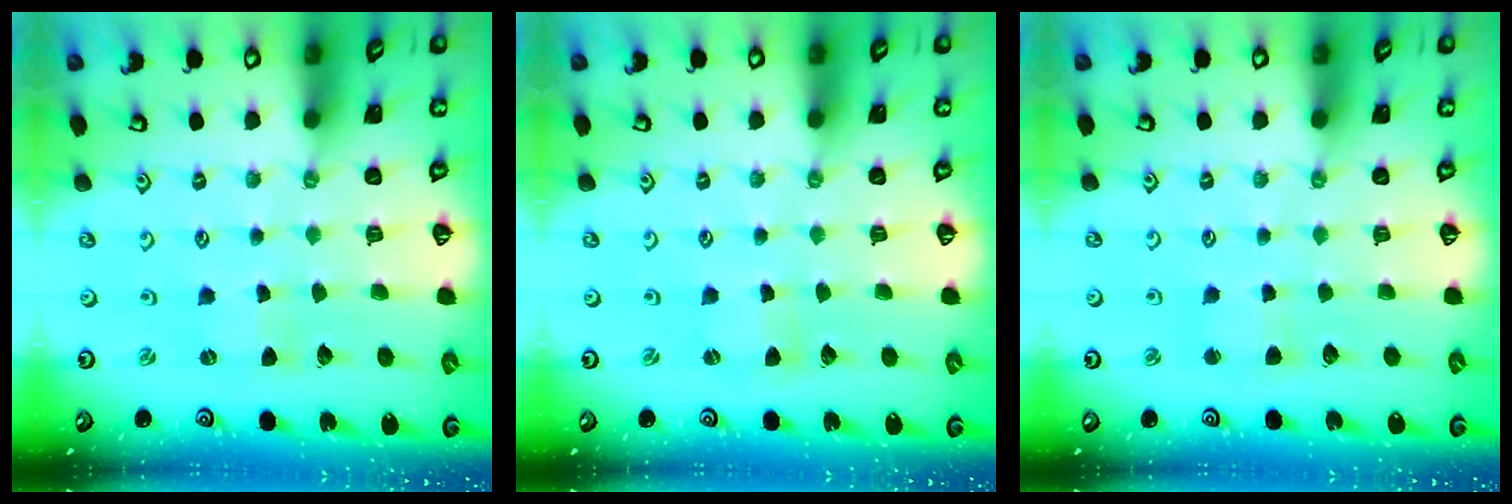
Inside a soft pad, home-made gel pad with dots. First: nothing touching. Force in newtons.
{"total": 0.0}
{"total": 2.6, "press": 2.6, "slide": 0.4}